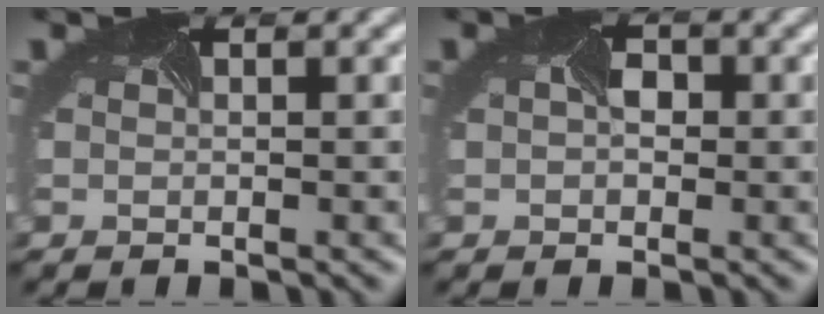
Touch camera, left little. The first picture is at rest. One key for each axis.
{"total": 1.2, "fx": -0.5, "fy": 1.0, "fz": 0.5, "tx": -0.023, "ty": 0.003, "tz": 0.004}